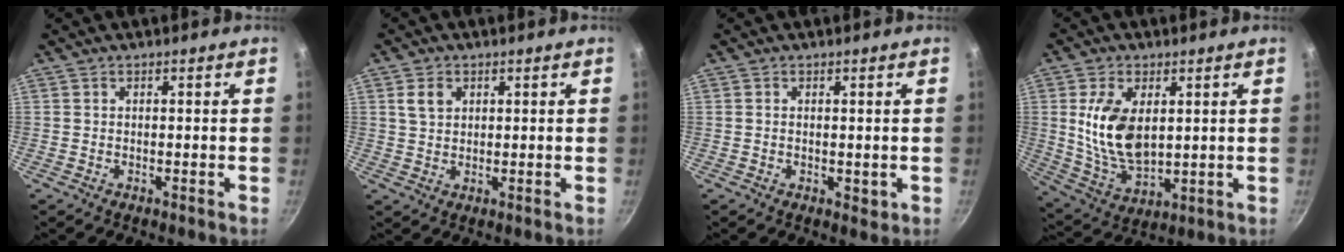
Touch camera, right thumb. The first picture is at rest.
{"total": 3.7, "force": [1.4, 2.8, 2.0], "torque": [-0.023, 0.001, 0.026]}
{"total": 1.7, "force": [0.1, 1.0, 1.3], "torque": [-0.018, -0.003, 0.001]}
{"total": 13.2, "force": [2.4, 7.6, 10.5], "torque": [-0.188, -0.022, 0.058]}